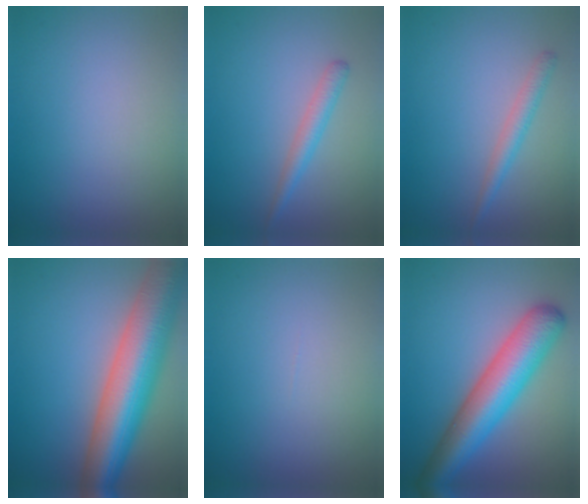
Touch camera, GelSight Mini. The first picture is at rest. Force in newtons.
{"total": 2.0, "press": 2.0, "slide": 0.1}
{"total": 1.9, "press": 1.9, "slide": 0.0}
{"total": 11.8, "press": 11.7, "slide": 0.4}
{"total": 0.0}
{"total": 8.4, "press": 8.4, "slide": 0.3}